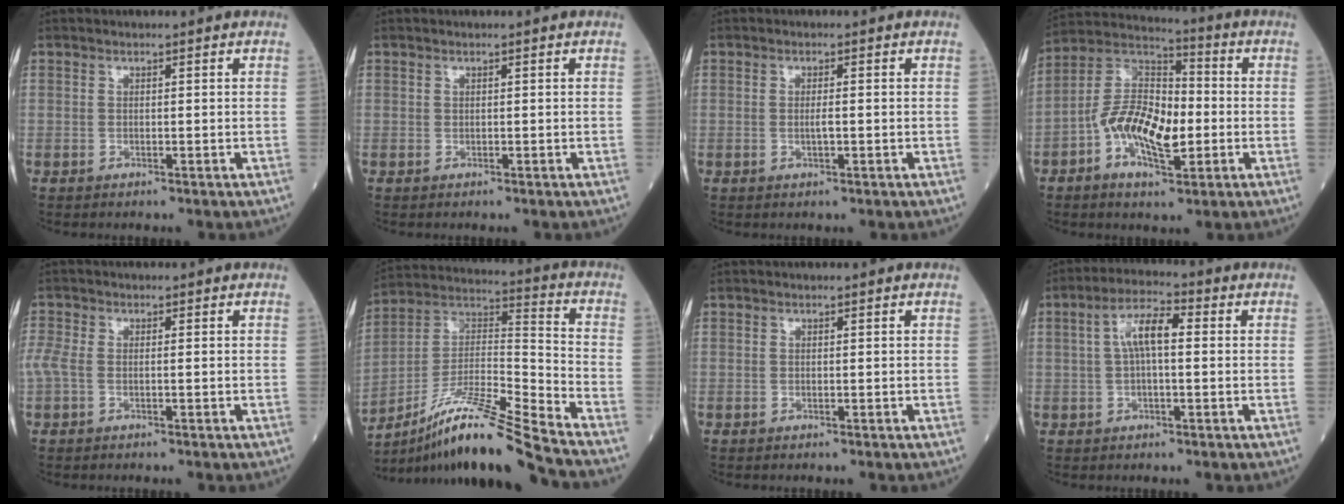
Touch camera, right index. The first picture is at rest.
{"total": 0.0}
{"total": 1.4, "force": [-0.2, 0.2, 1.4], "torque": [-0.033, -0.001, -0.003]}
{"total": 13.0, "force": [-3.0, 5.5, 11.4], "torque": [-0.230, 0.019, -0.059]}
{"total": 3.4, "force": [-0.9, 1.6, 2.8], "torque": [-0.095, 0.011, -0.017]}
{"total": 17.5, "force": [-14.1, -1.3, 10.3], "torque": [-0.203, 0.005, -0.255]}
{"total": 0.0}
{"total": 6.1, "force": [0.8, 1.6, 5.8], "torque": [-0.117, 0.021, 0.013]}